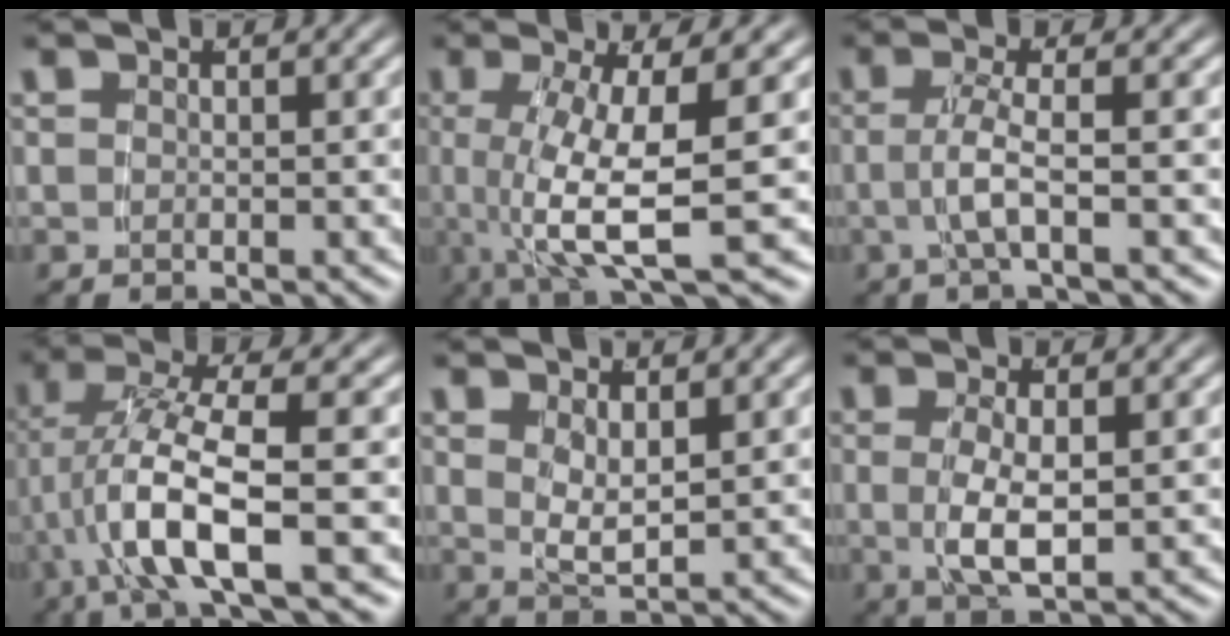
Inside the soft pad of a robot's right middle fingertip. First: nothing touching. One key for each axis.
{"total": 7.4, "fx": -0.8, "fy": 2.2, "fz": 7.1, "tx": -0.128, "ty": -0.018, "tz": -0.003}
{"total": 2.7, "fx": -0.7, "fy": -0.3, "fz": 2.6, "tx": -0.051, "ty": 0.000, "tz": -0.010}
{"total": 6.8, "fx": -0.5, "fy": 2.1, "fz": 6.5, "tx": -0.137, "ty": -0.016, "tz": -0.002}
{"total": 2.7, "fx": 1.0, "fy": 0.7, "fz": 2.4, "tx": -0.044, "ty": -0.012, "tz": 0.027}
{"total": 3.7, "fx": -0.2, "fy": 1.0, "fz": 3.5, "tx": -0.077, "ty": -0.011, "tz": 0.006}